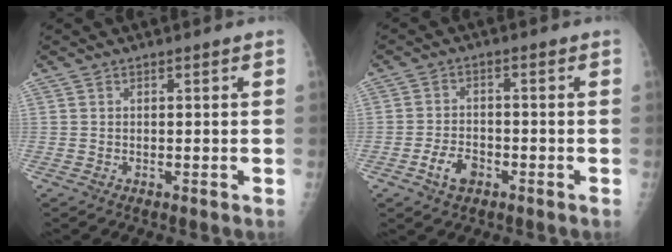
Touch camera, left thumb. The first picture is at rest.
{"total": 4.8, "force": [-2.4, 3.1, 2.9], "torque": [-0.044, 0.016, -0.042]}